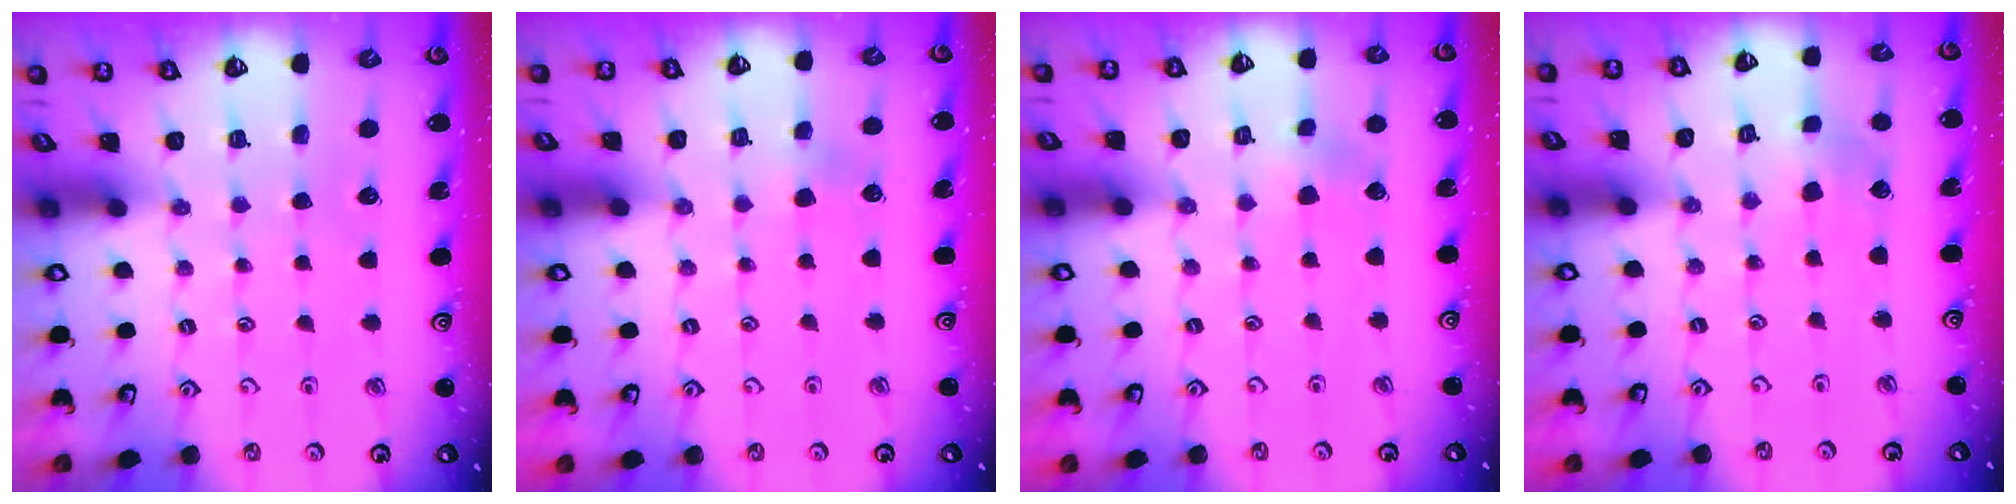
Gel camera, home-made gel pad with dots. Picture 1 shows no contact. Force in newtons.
{"total": 2.3, "press": 2.3, "slide": 0.2}
{"total": 2.5, "press": 2.5, "slide": 0.4}
{"total": 2.4, "press": 2.4, "slide": 0.2}